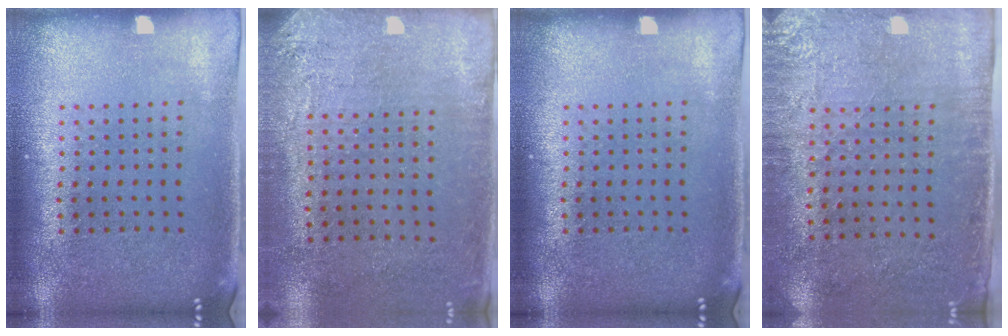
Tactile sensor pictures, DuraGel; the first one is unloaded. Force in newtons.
{"total": 2.7, "press": 2.3, "slide": 1.4}
{"total": 0.0}
{"total": 2.8, "press": 2.3, "slide": 1.5}